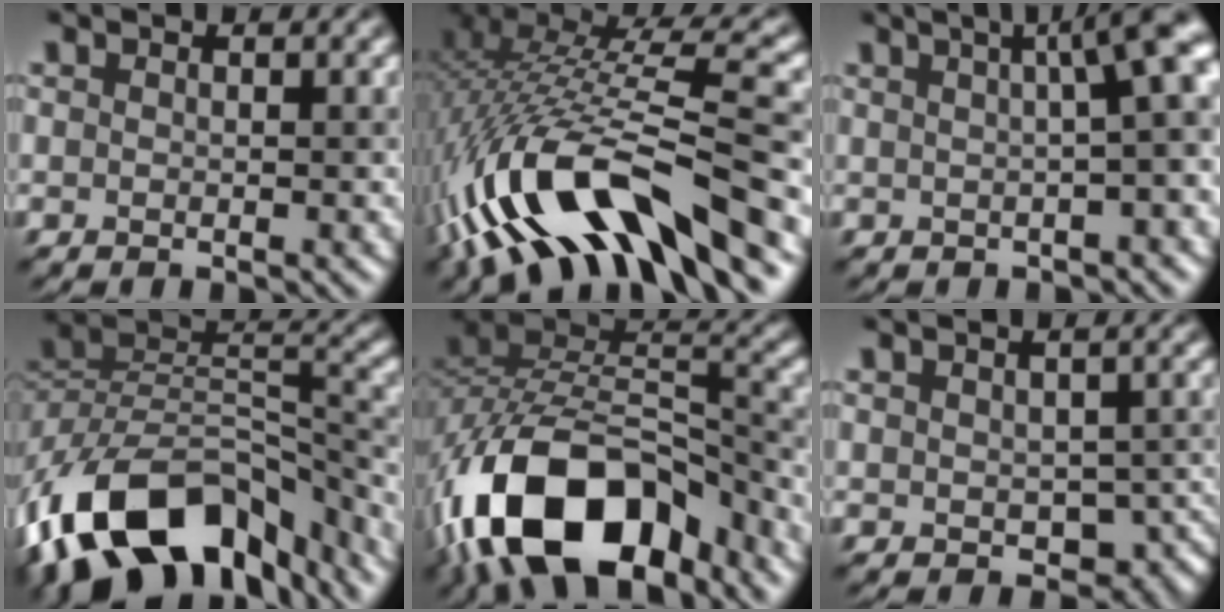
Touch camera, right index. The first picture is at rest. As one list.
[{"total": 14.6, "force": [-5.7, 5.3, 12.3], "torque": [-0.248, 0.007, -0.089]}, {"total": 9.5, "force": [1.8, 3.0, 8.8], "torque": [-0.033, 0.036, 0.008]}, {"total": 14.9, "force": [-8.9, 8.6, 8.3], "torque": [-0.189, 0.011, -0.141]}, {"total": 14.7, "force": [-8.8, 7.5, 9.1], "torque": [-0.172, 0.010, -0.162]}, {"total": 5.2, "force": [-1.2, 3.6, 3.5], "torque": [-0.048, -0.021, -0.007]}]